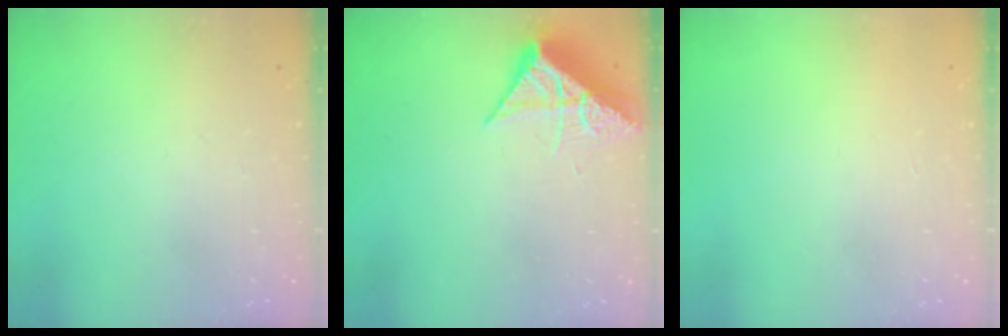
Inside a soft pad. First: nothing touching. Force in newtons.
{"total": 8.1, "press": 8.1, "slide": 0.3}
{"total": 1.6, "press": 1.6, "slide": 0.1}